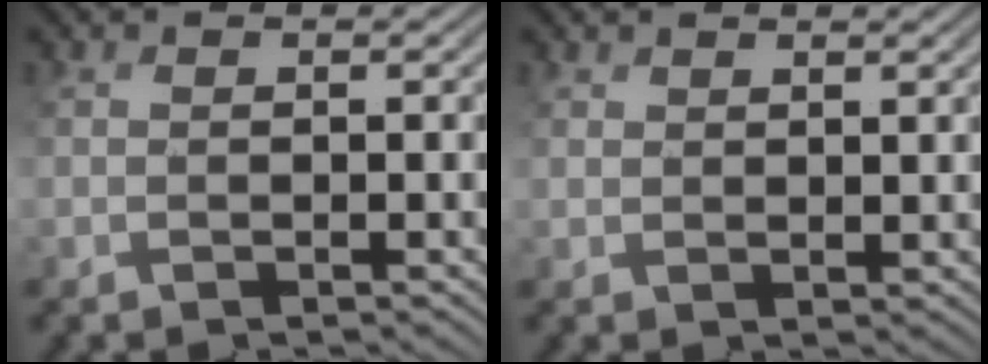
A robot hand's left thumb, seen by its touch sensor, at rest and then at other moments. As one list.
[{"total": 1.7, "force": [1.2, -0.3, -1.2], "torque": [0.013, 0.000, 0.028]}]